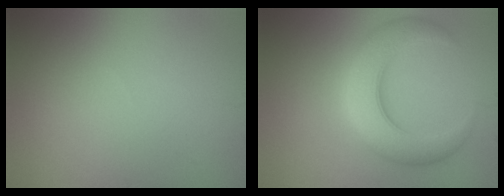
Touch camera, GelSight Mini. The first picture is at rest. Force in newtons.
{"total": 6.4, "press": 6.4, "slide": 0.1}